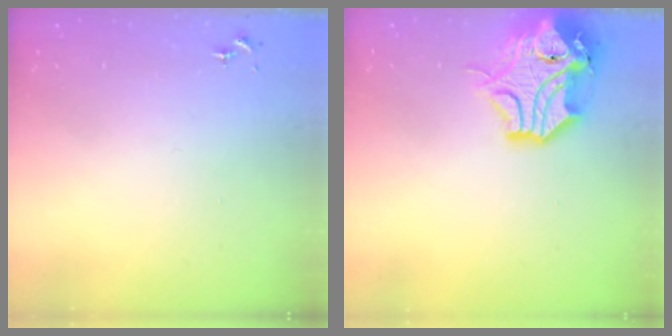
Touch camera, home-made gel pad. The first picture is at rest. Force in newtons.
{"total": 14.6, "press": 14.5, "slide": 1.7}